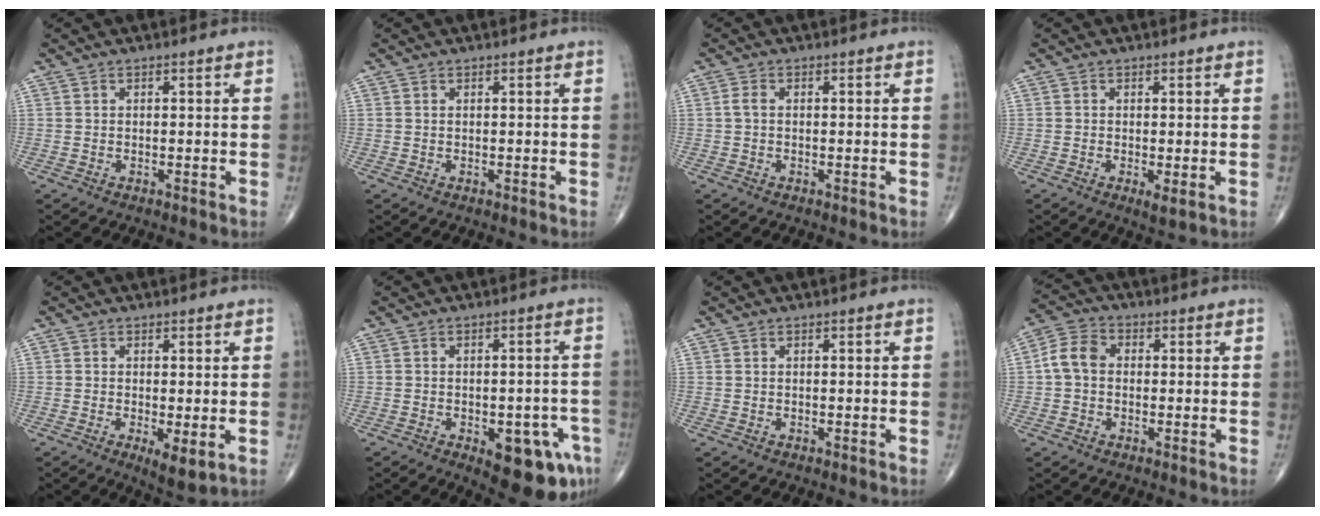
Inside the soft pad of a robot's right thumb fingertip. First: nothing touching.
{"total": 0.0}
{"total": 2.6, "force": [-0.3, 1.7, 2.0], "torque": [-0.041, 0.005, -0.014]}
{"total": 2.0, "force": [-0.4, 0.5, 1.9], "torque": [-0.031, -0.008, -0.009]}
{"total": 4.6, "force": [-1.1, 1.6, 4.2], "torque": [-0.064, -0.015, -0.016]}
{"total": 12.2, "force": [-5.6, 5.2, 9.6], "torque": [-0.093, 0.018, -0.062]}
{"total": 0.0}
{"total": 5.9, "force": [-0.1, 4.5, 3.8], "torque": [-0.068, 0.020, -0.011]}